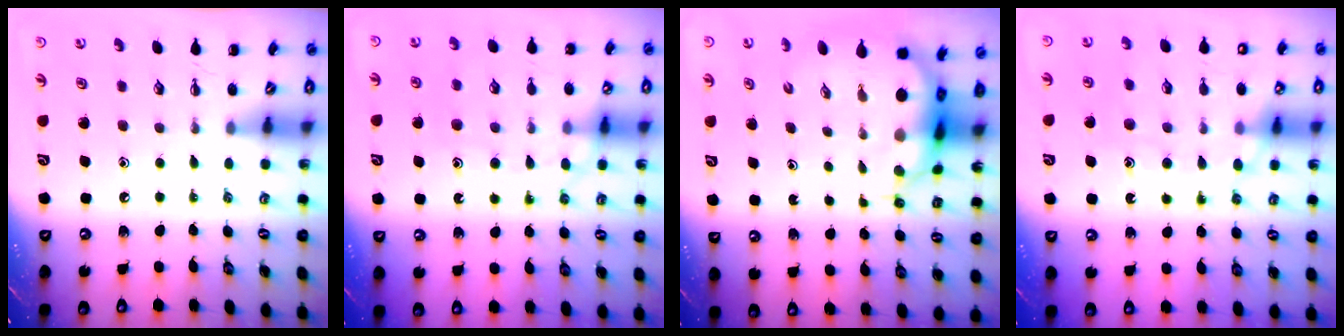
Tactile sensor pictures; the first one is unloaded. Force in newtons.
{"total": 12.2, "press": 12.1, "slide": 1.1}
{"total": 9.0, "press": 8.8, "slide": 2.2}
{"total": 14.2, "press": 14.2, "slide": 0.9}